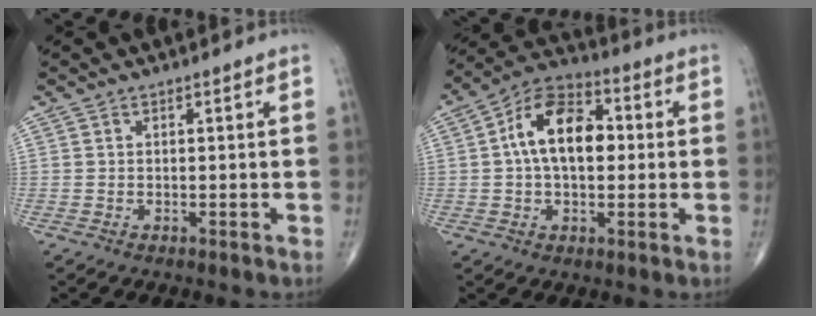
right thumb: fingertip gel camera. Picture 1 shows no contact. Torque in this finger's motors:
{"motor_torque": [0.36, 0.61, 0.89, -0.23, 0.35]}